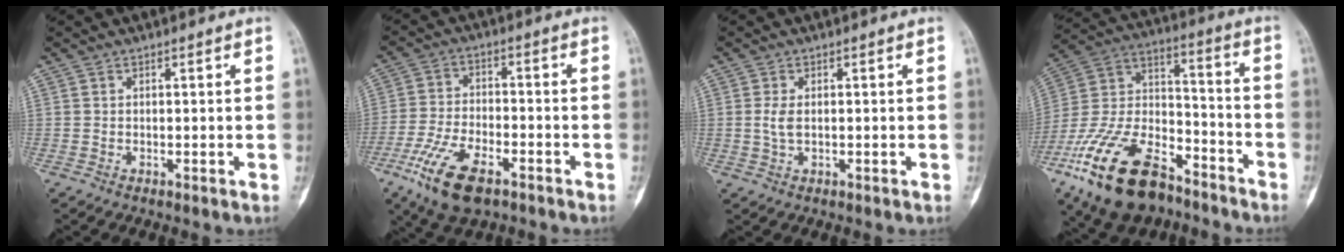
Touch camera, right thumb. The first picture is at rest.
{"total": 12.7, "force": [-7.1, 5.6, 9.0], "torque": [-0.178, 0.012, -0.130]}
{"total": 1.0, "force": [0.3, 0.6, 0.7], "torque": [-0.006, -0.001, 0.008]}
{"total": 23.9, "force": [-14.9, 11.8, 14.5], "torque": [-0.307, 0.064, -0.271]}